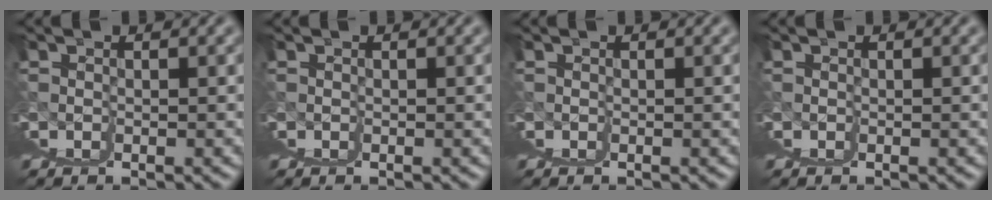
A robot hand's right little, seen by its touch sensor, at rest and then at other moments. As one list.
[{"total": 0.0}, {"total": 0.0}, {"total": 0.0}]